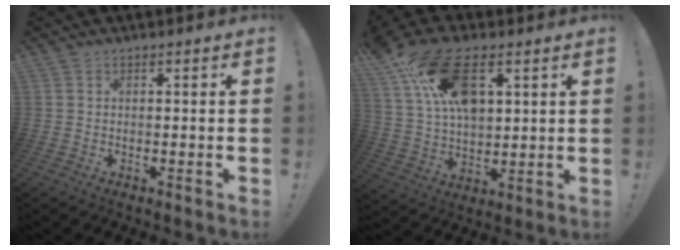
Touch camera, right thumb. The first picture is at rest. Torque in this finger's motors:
{"motor_torque": [-0.23, 3.07, 1.24, 0.25, 0.18]}